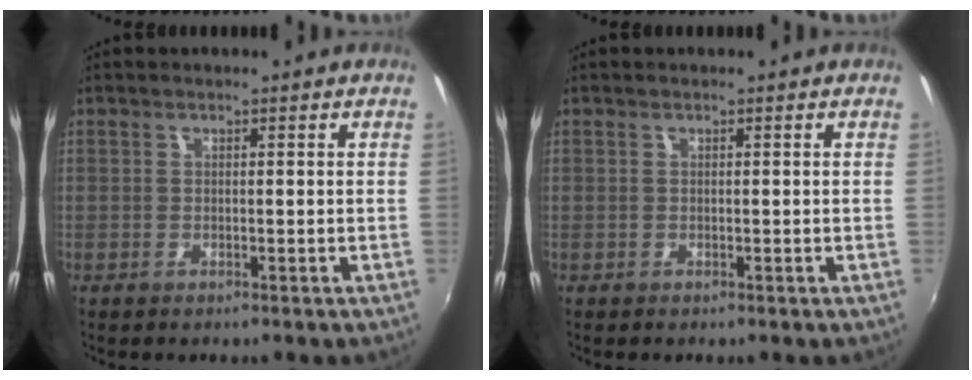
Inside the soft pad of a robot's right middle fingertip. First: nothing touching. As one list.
[{"total": 0.0}]